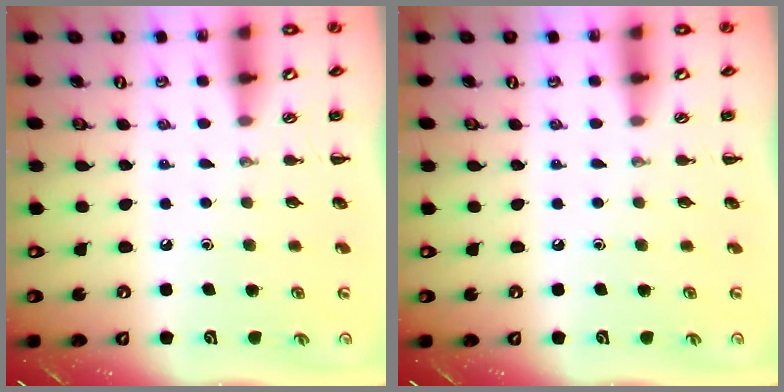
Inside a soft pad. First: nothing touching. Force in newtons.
{"total": 0.0}